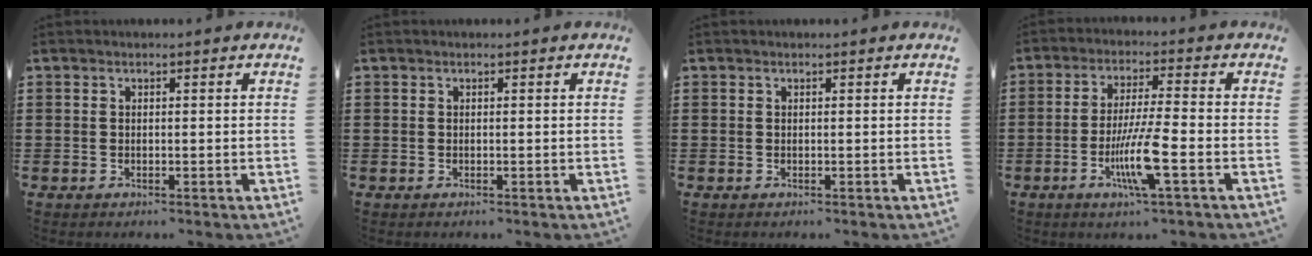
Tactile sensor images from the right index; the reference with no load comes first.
{"total": 0.0}
{"total": 0.0}
{"total": 8.7, "force": [-3.2, 0.7, 8.0], "torque": [-0.164, -0.018, -0.063]}